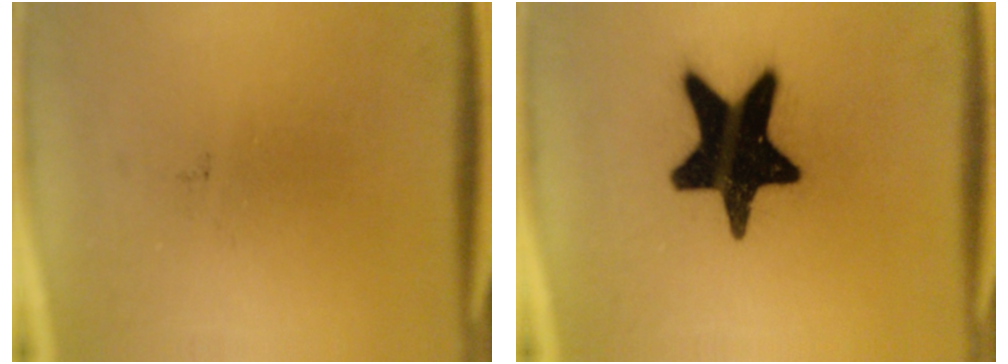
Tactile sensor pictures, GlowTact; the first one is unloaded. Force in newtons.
{"total": 19.7}